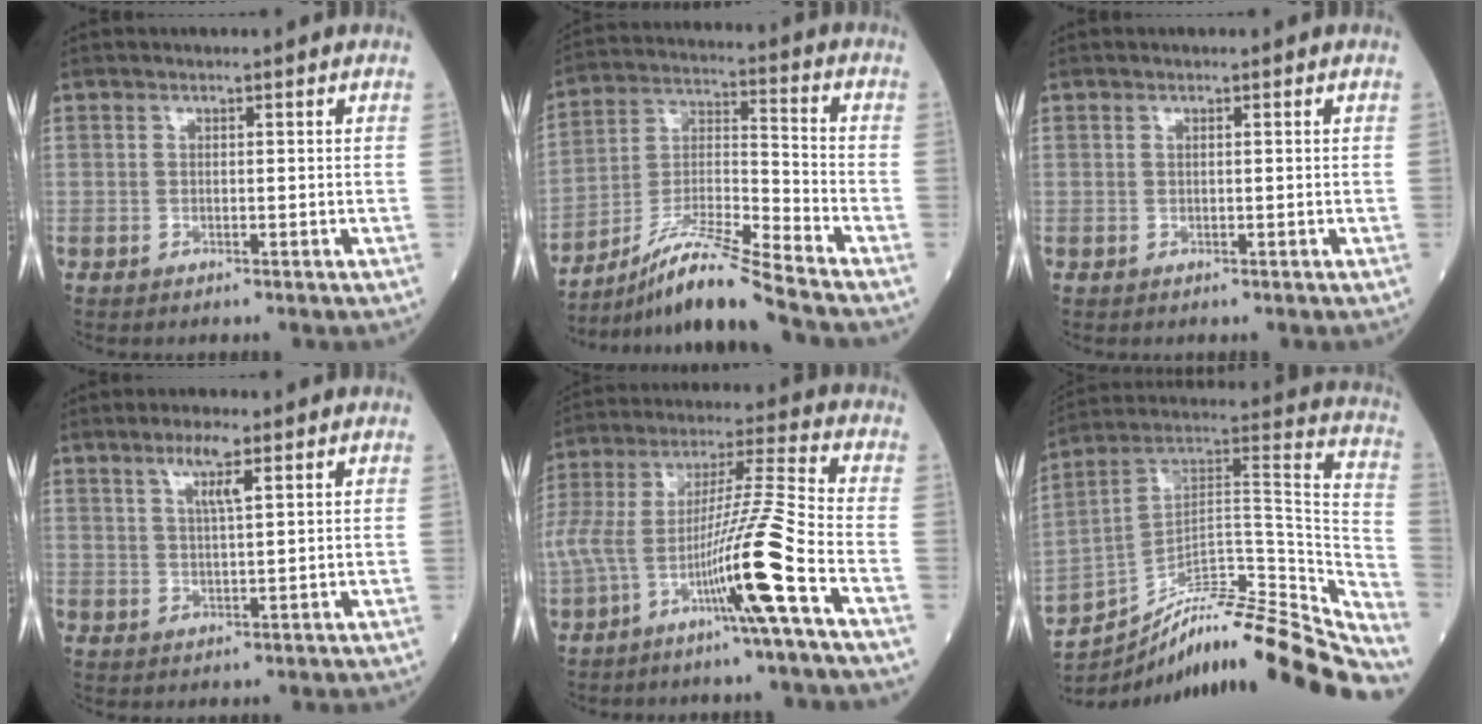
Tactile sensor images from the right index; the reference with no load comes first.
{"total": 13.3, "force": [-11.6, -2.0, 6.2], "torque": [-0.122, -0.004, -0.212]}
{"total": 0.0}
{"total": 4.4, "force": [2.4, 0.4, 3.6], "torque": [-0.071, 0.002, 0.044]}
{"total": 15.9, "force": [-7.5, -1.4, 13.9], "torque": [-0.285, 0.008, -0.141]}
{"total": 28.5, "force": [-25.3, 2.6, 12.9], "torque": [-0.136, 0.032, -0.376]}